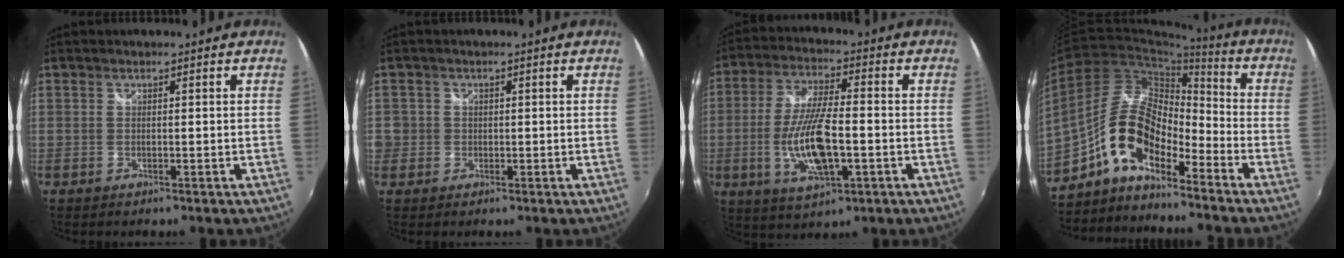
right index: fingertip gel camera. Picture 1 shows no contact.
{"total": 3.1, "force": [-0.4, 3.1, 0.5], "torque": [-0.013, 0.000, -0.008]}
{"total": 13.1, "force": [-3.0, 4.4, 12.0], "torque": [-0.242, -0.009, -0.053]}
{"total": 11.9, "force": [-7.2, 4.9, 8.1], "torque": [-0.163, 0.016, -0.144]}